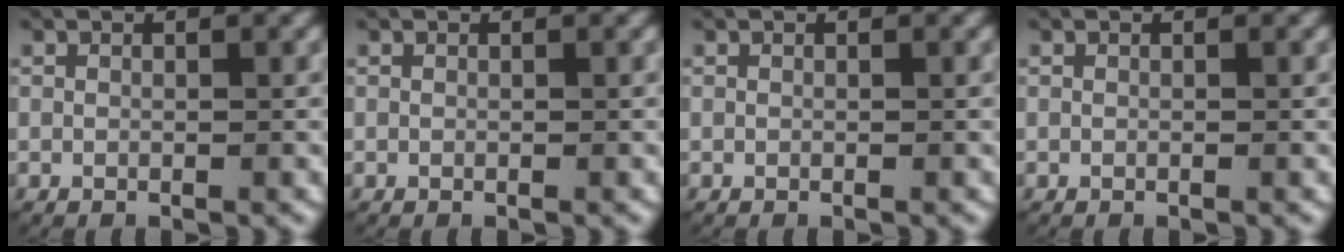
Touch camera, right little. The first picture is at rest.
{"total": 0.0}
{"total": 0.0}
{"total": 0.0}